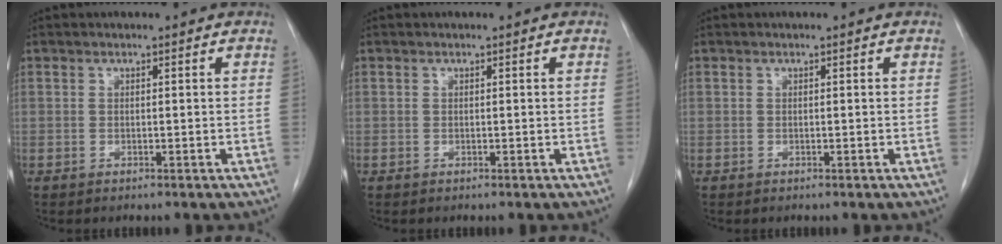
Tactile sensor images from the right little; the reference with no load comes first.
{"total": 0.0}
{"total": 0.0}